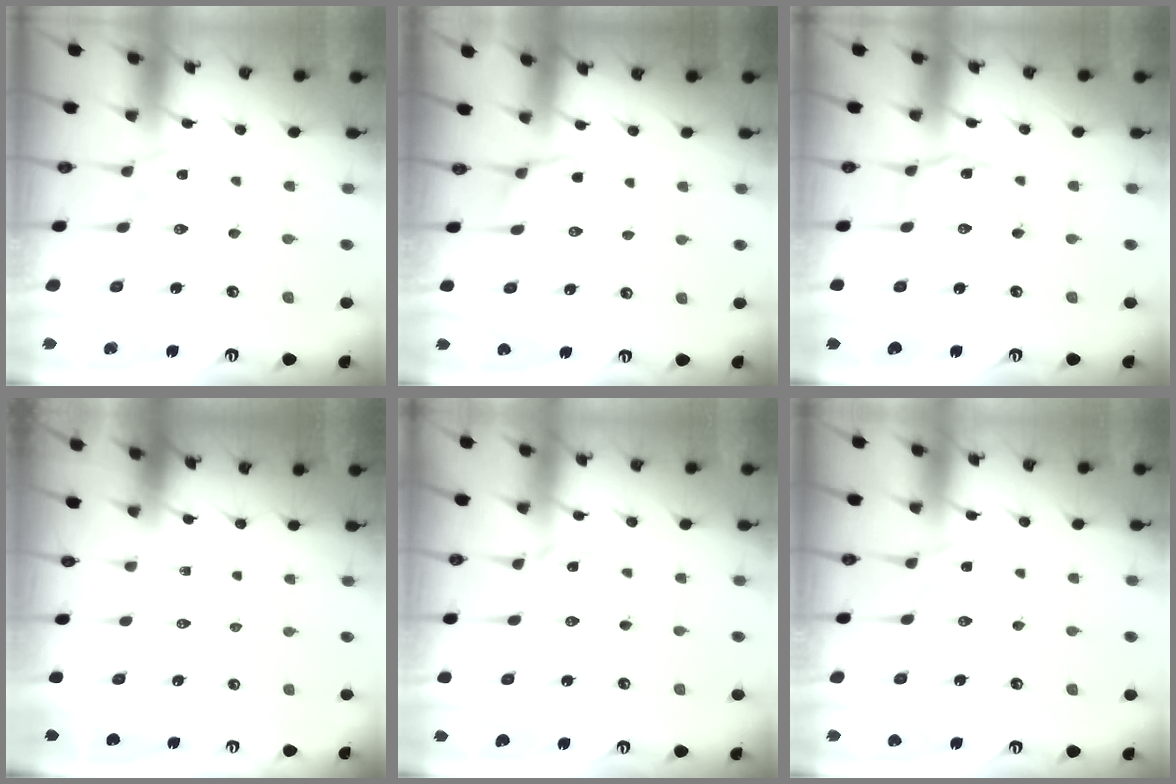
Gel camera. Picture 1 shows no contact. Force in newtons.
{"total": 4.4, "press": 3.9, "slide": 2.2}
{"total": 1.2, "press": 1.1, "slide": 0.2}
{"total": 0.0}
{"total": 1.2, "press": 1.2, "slide": 0.1}
{"total": 1.4, "press": 1.4, "slide": 0.1}